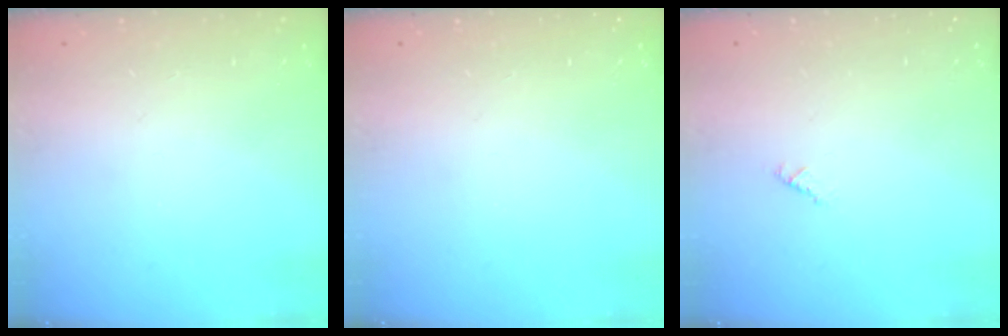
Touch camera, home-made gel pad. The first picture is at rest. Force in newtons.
{"total": 0.0}
{"total": 0.6, "press": 0.6, "slide": 0.2}